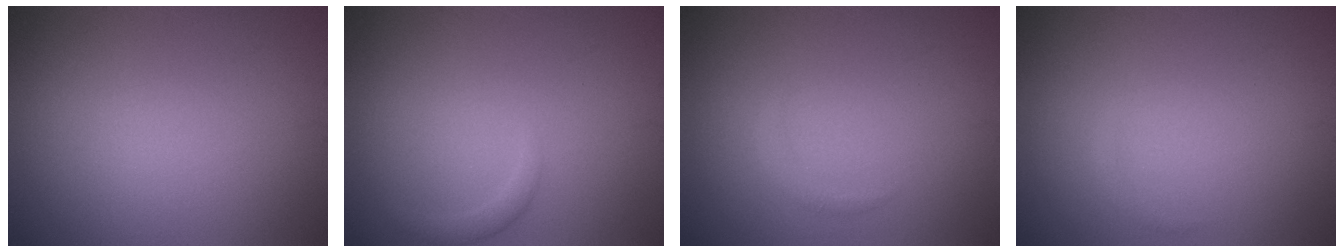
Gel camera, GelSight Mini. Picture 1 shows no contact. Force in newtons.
{"total": 1.0, "press": 0.9, "slide": 0.1}
{"total": 0.9, "press": 0.9, "slide": 0.1}
{"total": 0.5, "press": 0.5, "slide": 0.0}